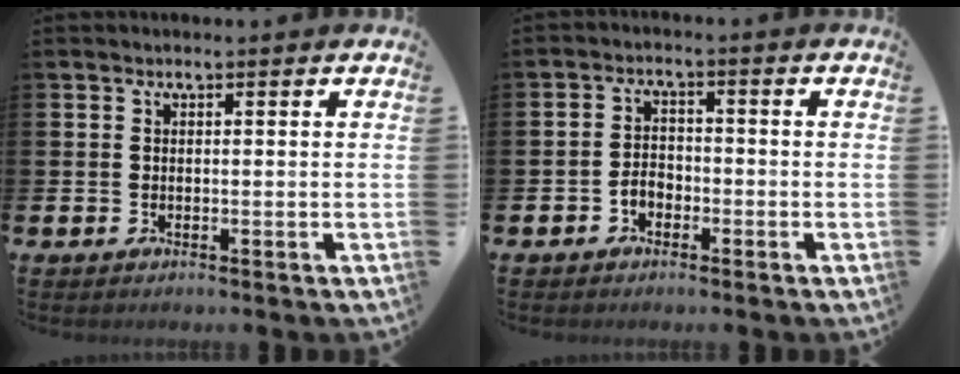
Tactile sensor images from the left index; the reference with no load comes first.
{"total": 2.3, "force": [-1.5, 1.5, 0.8], "torque": [-0.013, 0.002, -0.034]}